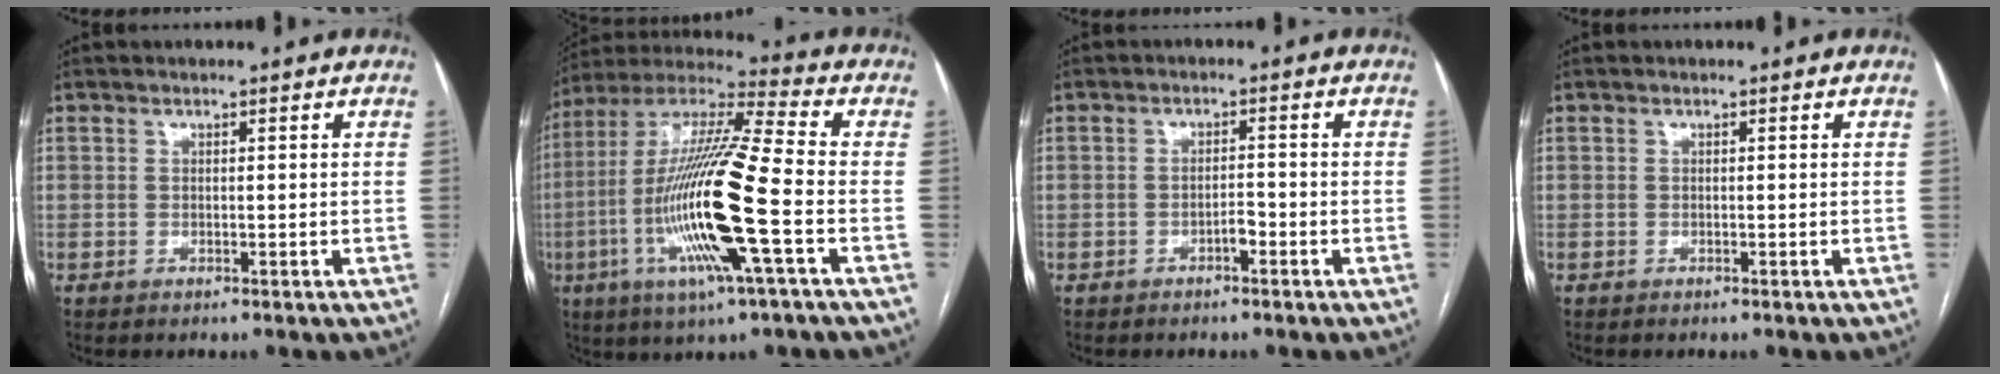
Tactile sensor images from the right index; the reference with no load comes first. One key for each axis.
{"total": 19.9, "fx": -5.1, "fy": 0.8, "fz": 19.2, "tx": -0.398, "ty": -0.015, "tz": -0.103}
{"total": 1.8, "fx": -1.1, "fy": 0.6, "fz": 1.3, "tx": -0.018, "ty": 0.003, "tz": -0.018}
{"total": 0.0}